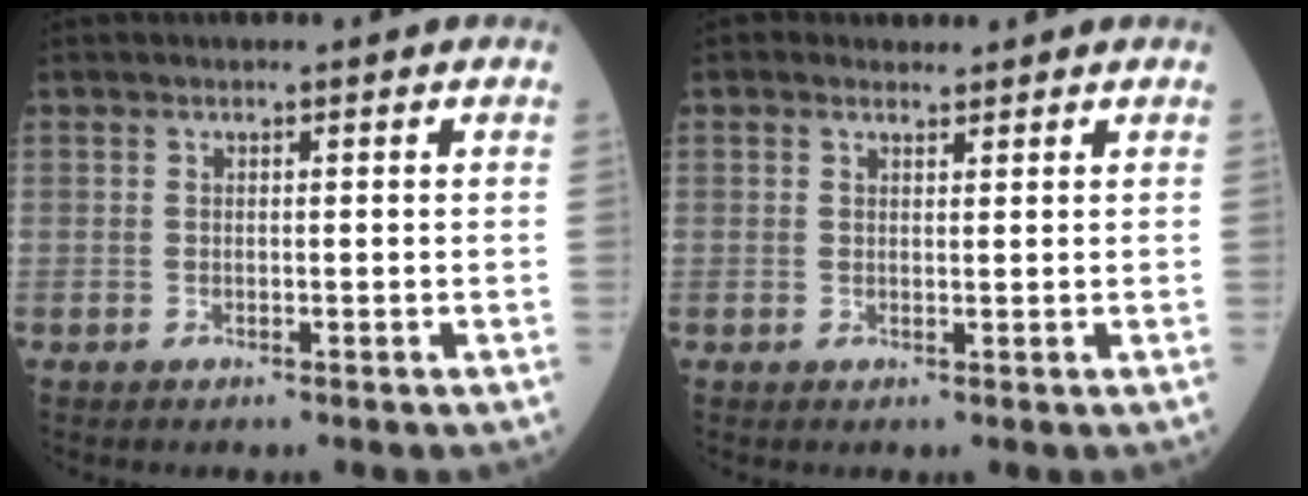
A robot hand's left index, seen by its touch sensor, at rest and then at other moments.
{"total": 1.2, "force": [1.0, 0.6, 0.1], "torque": [-0.009, 0.007, 0.016]}